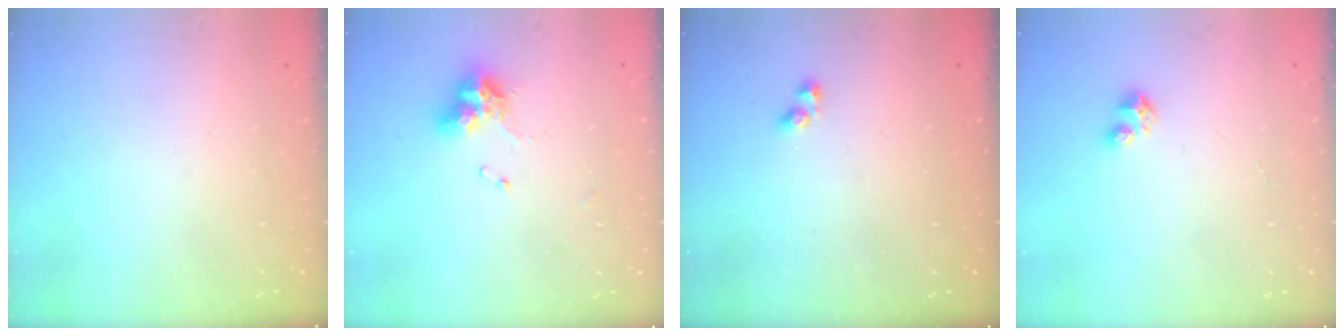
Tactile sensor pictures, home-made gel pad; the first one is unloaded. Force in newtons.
{"total": 9.0, "press": 9.0, "slide": 0.5}
{"total": 1.9, "press": 1.9, "slide": 0.4}
{"total": 2.9, "press": 2.9, "slide": 0.3}